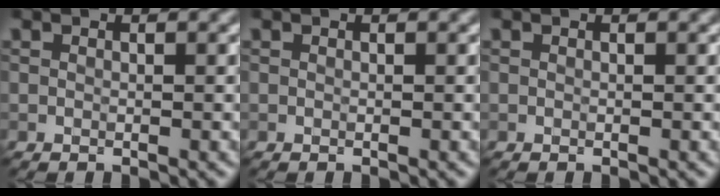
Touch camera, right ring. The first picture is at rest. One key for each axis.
{"total": 0.0}
{"total": 0.0}